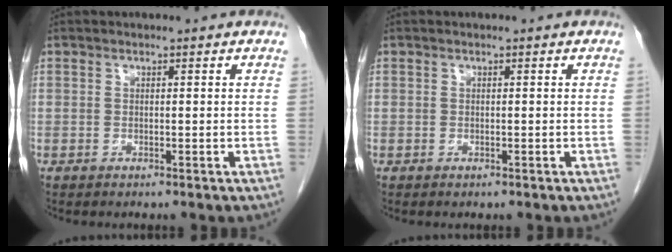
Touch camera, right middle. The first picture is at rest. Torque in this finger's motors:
{"motor_torque": [-0.08, -0.11, -0.11, -0.01]}